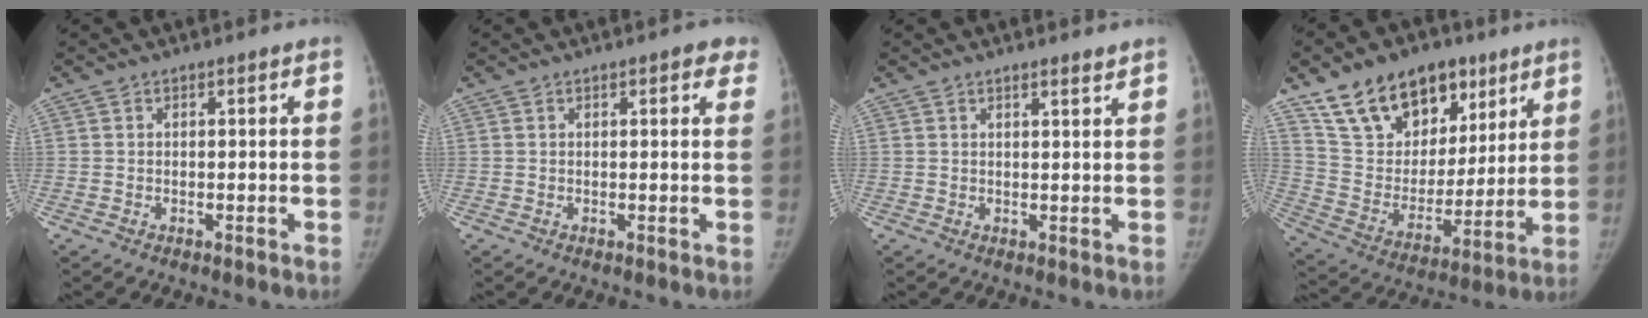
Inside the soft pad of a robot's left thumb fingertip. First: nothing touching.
{"total": 3.2, "force": [1.7, 1.3, 2.3], "torque": [-0.006, -0.001, 0.011]}
{"total": 1.6, "force": [1.4, 0.1, 0.8], "torque": [-0.007, -0.011, 0.022]}
{"total": 22.3, "force": [13.9, 13.7, 10.8], "torque": [-0.140, -0.041, 0.247]}